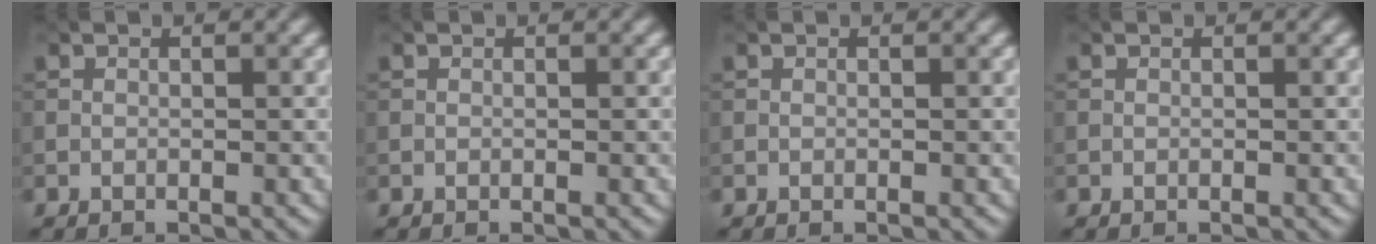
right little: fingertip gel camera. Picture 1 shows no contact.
{"total": 0.0}
{"total": 0.0}
{"total": 0.0}